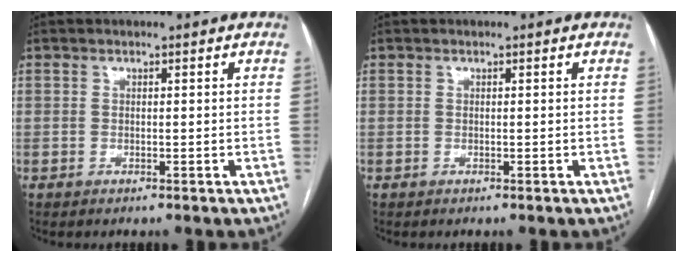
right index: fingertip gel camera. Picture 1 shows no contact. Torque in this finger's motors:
{"motor_torque": [0.00, 0.00, 0.00, 0.00]}